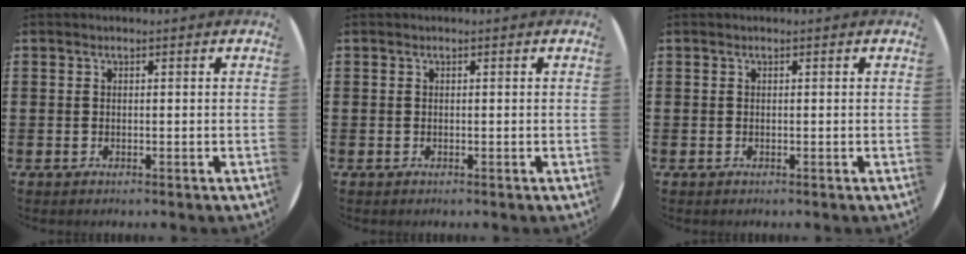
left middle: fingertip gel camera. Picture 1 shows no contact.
{"total": 0.0}
{"total": 0.0}